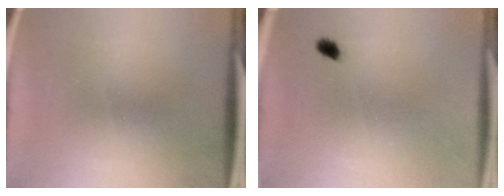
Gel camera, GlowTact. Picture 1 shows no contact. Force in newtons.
{"total": 1.4}